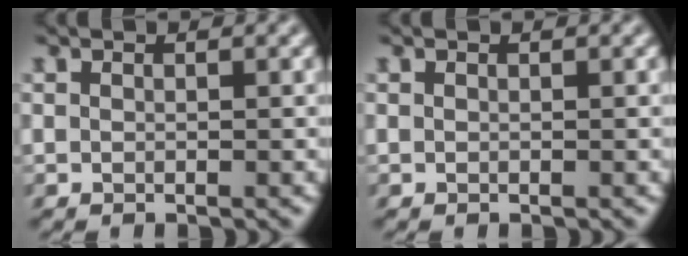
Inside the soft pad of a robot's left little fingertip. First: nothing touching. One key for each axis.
{"total": 0.0}